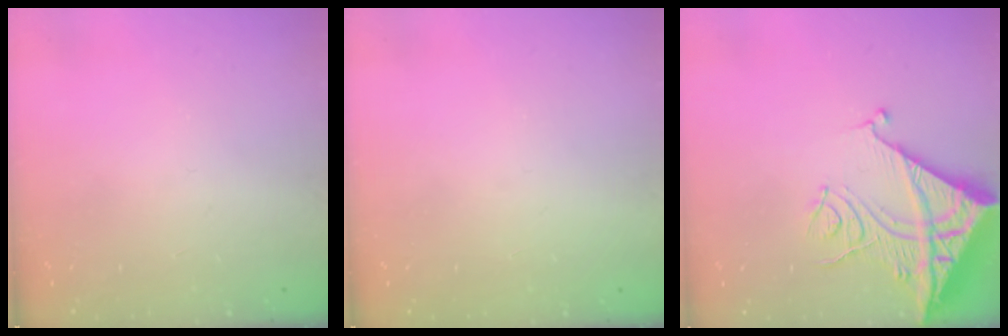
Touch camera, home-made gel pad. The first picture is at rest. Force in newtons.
{"total": 1.6, "press": 1.5, "slide": 0.1}
{"total": 16.7, "press": 16.6, "slide": 1.8}